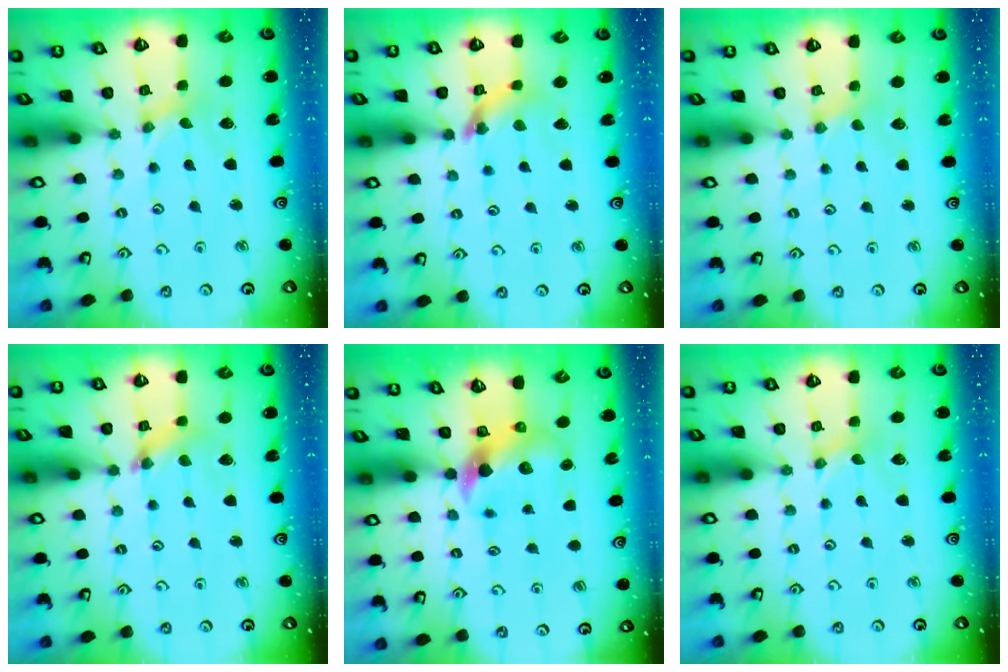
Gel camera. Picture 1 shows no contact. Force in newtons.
{"total": 8.2, "press": 8.1, "slide": 0.6}
{"total": 2.3, "press": 2.3, "slide": 0.4}
{"total": 4.6, "press": 4.6, "slide": 0.3}
{"total": 7.1, "press": 7.0, "slide": 1.0}
{"total": 0.0}